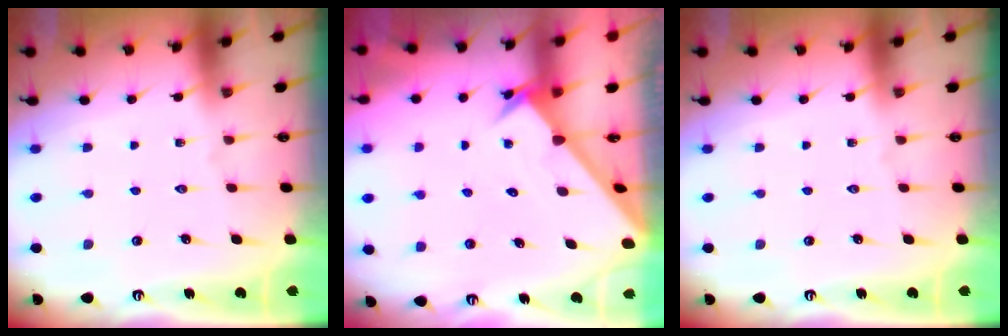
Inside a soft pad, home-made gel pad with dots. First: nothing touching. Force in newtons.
{"total": 2.5, "press": 2.5, "slide": 0.2}
{"total": 0.0}